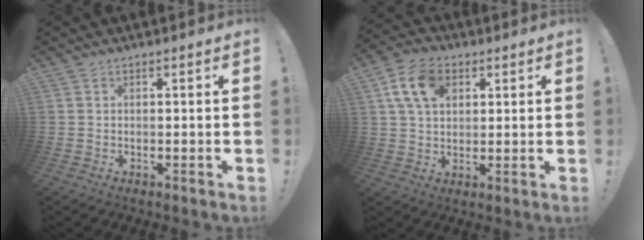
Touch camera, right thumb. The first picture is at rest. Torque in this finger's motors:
{"motor_torque": [1.36, 1.52, 0.04, 0.15, 0.24]}